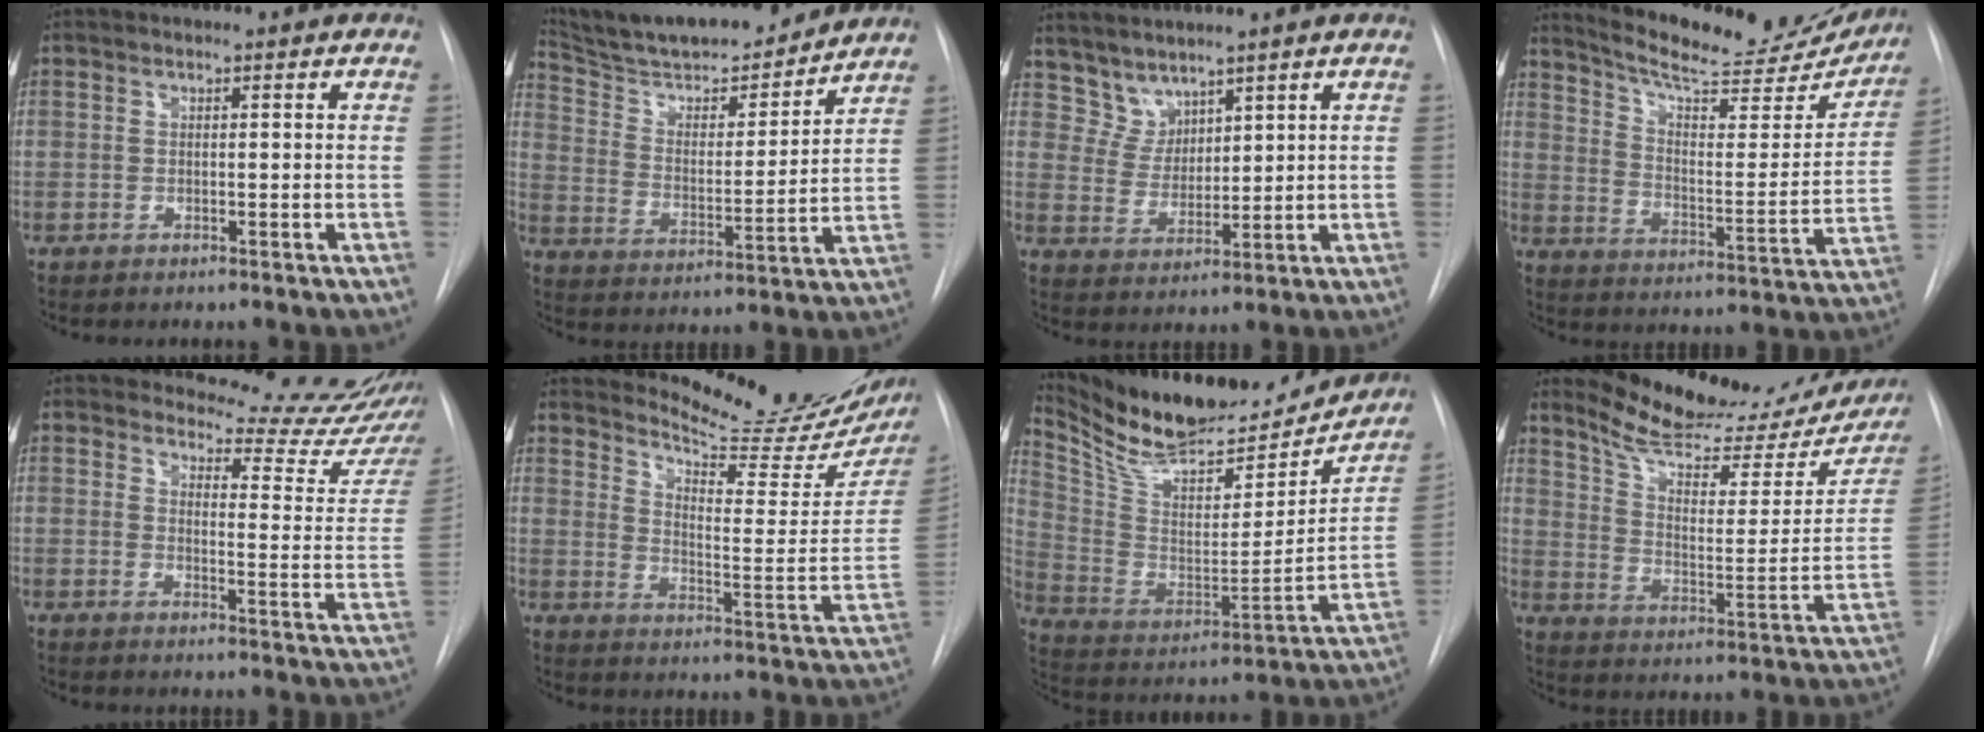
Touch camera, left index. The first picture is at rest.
{"total": 20.9, "force": [19.0, 3.5, 7.9], "torque": [-0.132, 0.000, 0.298]}
{"total": 4.7, "force": [4.4, 1.6, -0.2], "torque": [0.001, 0.009, 0.099]}
{"total": 24.1, "force": [21.8, 4.7, 8.9], "torque": [-0.130, -0.042, 0.293]}
{"total": 14.9, "force": [14.7, 1.4, 2.0], "torque": [-0.007, -0.111, 0.153]}
{"total": 19.8, "force": [18.6, 1.9, 6.6], "torque": [-0.097, -0.098, 0.239]}
{"total": 26.0, "force": [23.4, 7.0, 9.0], "torque": [-0.169, -0.031, 0.359]}
{"total": 23.1, "force": [20.7, 5.9, 8.4], "torque": [-0.113, -0.047, 0.274]}